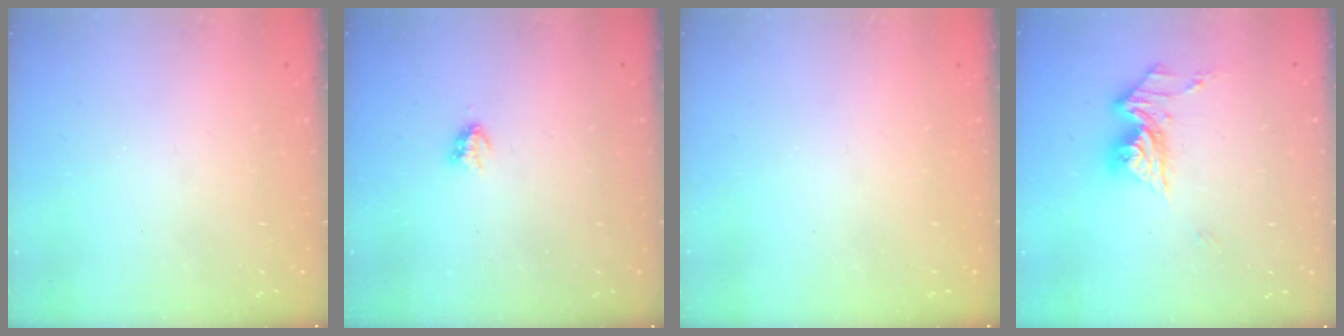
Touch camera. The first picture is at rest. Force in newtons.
{"total": 2.9, "press": 2.9, "slide": 0.5}
{"total": 0.0}
{"total": 12.3, "press": 12.3, "slide": 1.4}